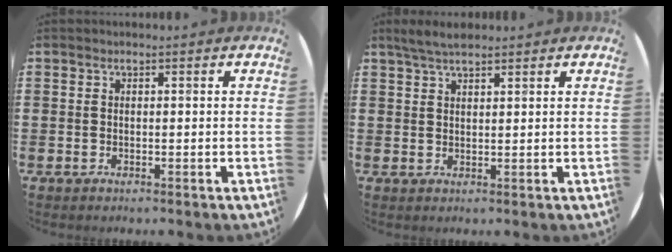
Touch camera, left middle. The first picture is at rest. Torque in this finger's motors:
{"motor_torque": [0.63, -0.53, 0.08, 0.02]}